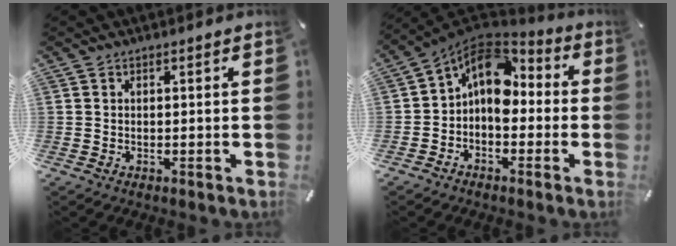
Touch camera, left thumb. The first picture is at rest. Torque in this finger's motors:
{"motor_torque": [1.98, 3.03, 0.98, 0.56, 0.15]}